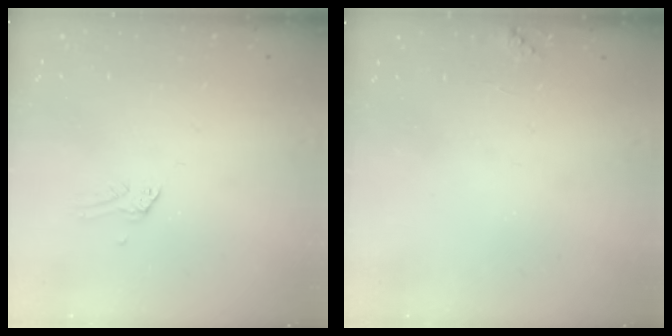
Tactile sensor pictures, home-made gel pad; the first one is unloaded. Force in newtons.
{"total": 4.2, "press": 4.2, "slide": 0.5}